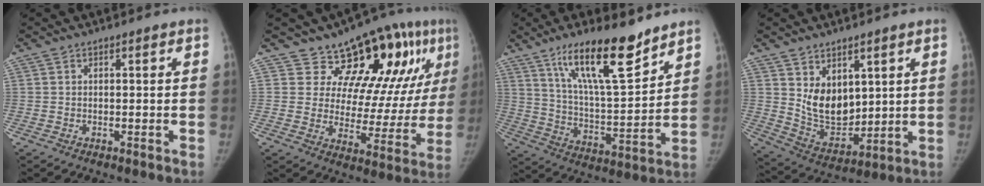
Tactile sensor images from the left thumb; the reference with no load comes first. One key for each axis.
{"total": 16.7, "fx": 10.5, "fy": 8.1, "fz": 10.1, "tx": -0.072, "ty": -0.061, "tz": 0.138}
{"total": 17.6, "fx": 12.0, "fy": 4.5, "fz": 12.0, "tx": -0.175, "ty": -0.074, "tz": 0.215}
{"total": 10.6, "fx": 3.5, "fy": 7.2, "fz": 6.8, "tx": -0.075, "ty": -0.043, "tz": 0.090}